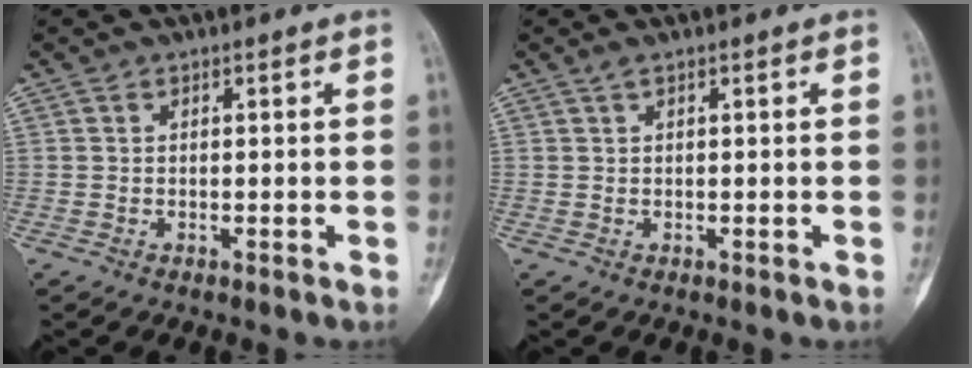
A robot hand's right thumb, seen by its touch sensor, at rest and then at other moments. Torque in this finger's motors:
{"motor_torque": [0.02, 0.01, 0.21, -0.07, 0.02]}